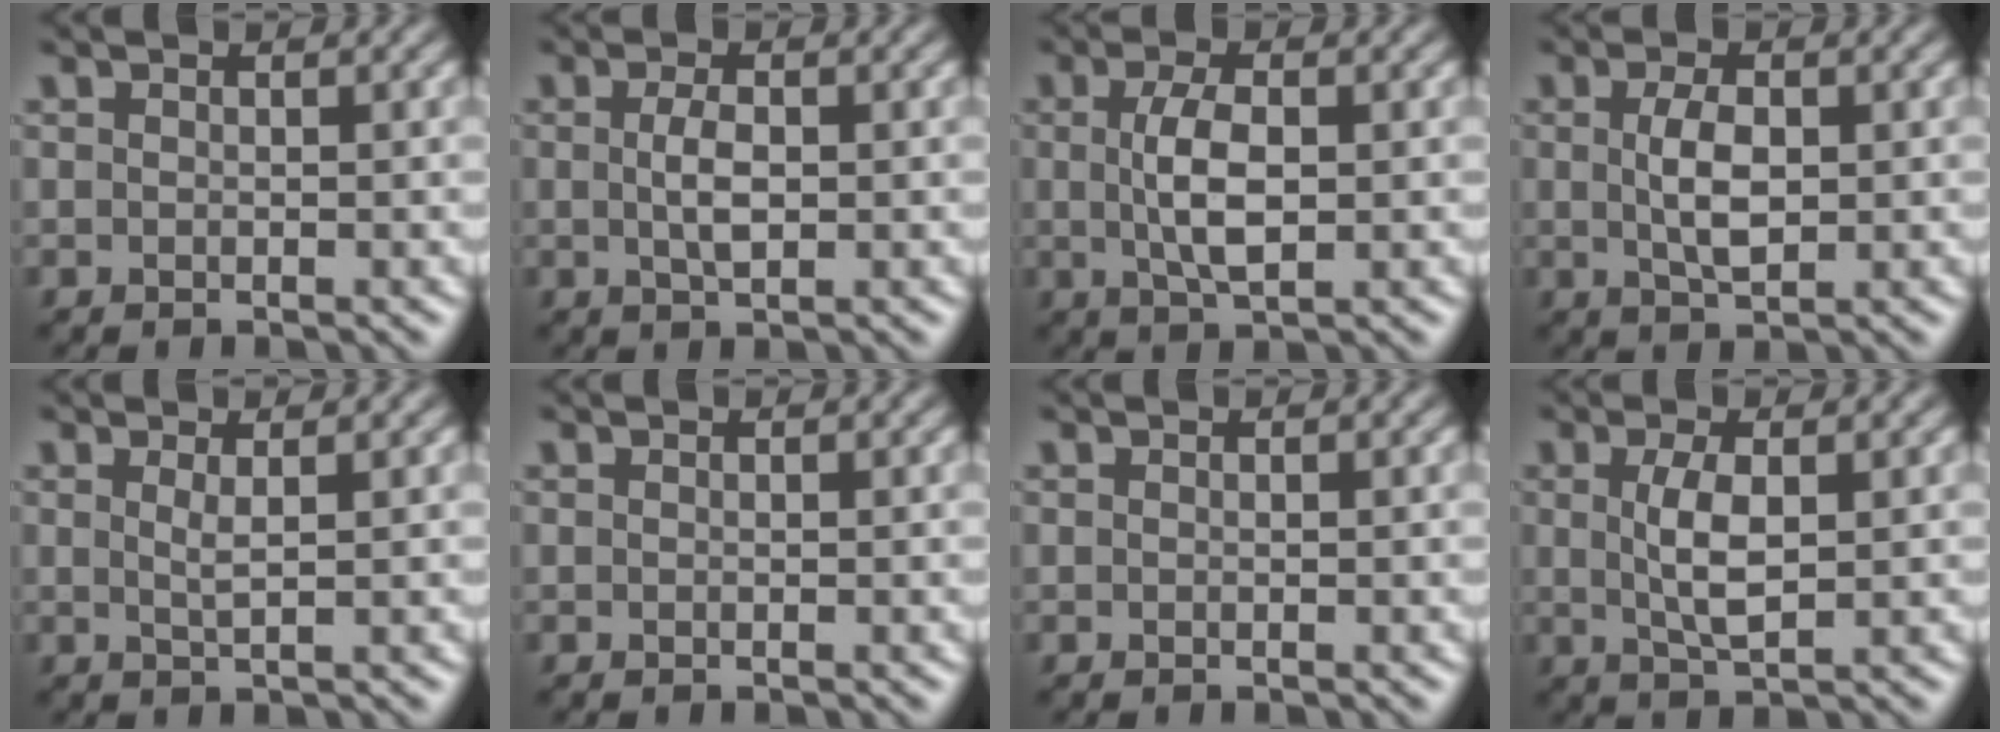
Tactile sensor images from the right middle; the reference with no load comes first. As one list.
[{"total": 2.2, "force": [0.1, 0.9, 2.0], "torque": [-0.046, -0.001, 0.002]}, {"total": 3.9, "force": [0.2, 1.5, 3.6], "torque": [-0.078, 0.000, 0.004]}, {"total": 3.2, "force": [0.2, 1.5, 2.9], "torque": [-0.064, -0.003, 0.007]}, {"total": 1.2, "force": [0.5, 0.3, 1.1], "torque": [-0.018, -0.002, 0.006]}, {"total": 0.0}, {"total": 0.0}, {"total": 3.2, "force": [0.4, 1.1, 3.0], "torque": [-0.068, -0.001, 0.010]}]